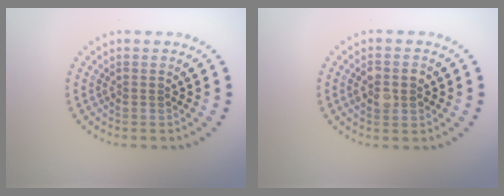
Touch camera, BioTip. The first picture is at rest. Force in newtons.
{"total": 2.8, "press": 2.8, "slide": 0.1}